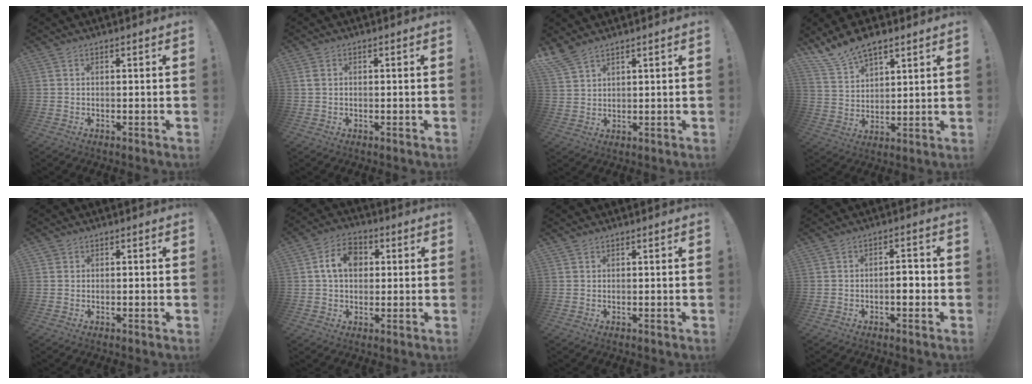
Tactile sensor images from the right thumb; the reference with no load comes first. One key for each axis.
{"total": 1.4, "fx": 0.4, "fy": 0.9, "fz": 0.9, "tx": -0.018, "ty": 0.006, "tz": 0.007}
{"total": 5.5, "fx": 4.6, "fy": 1.5, "fz": 2.5, "tx": -0.055, "ty": -0.024, "tz": 0.088}
{"total": 10.5, "fx": 8.4, "fy": 5.3, "fz": 3.3, "tx": -0.072, "ty": -0.054, "tz": 0.165}
{"total": 0.6, "fx": 0.0, "fy": 0.6, "fz": 0.1, "tx": -0.001, "ty": 0.001, "tz": 0.000}
{"total": 10.5, "fx": 2.3, "fy": 7.9, "fz": 6.5, "tx": -0.099, "ty": 0.013, "tz": 0.043}
{"total": 0.6, "fx": 0.5, "fy": 0.3, "fz": 0.0, "tx": 0.004, "ty": -0.003, "tz": 0.009}
{"total": 4.8, "fx": -1.5, "fy": 2.1, "fz": 4.1, "tx": -0.053, "ty": 0.006, "tz": -0.031}